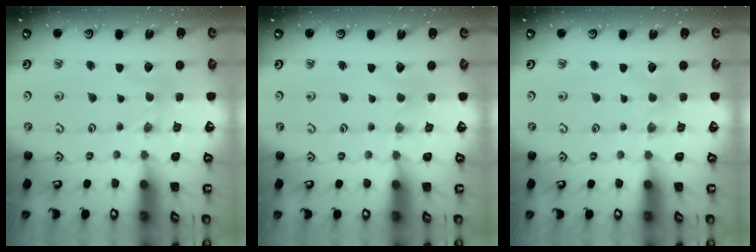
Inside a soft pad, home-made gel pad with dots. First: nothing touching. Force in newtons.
{"total": 0.8, "press": 0.8, "slide": 0.1}
{"total": 1.3, "press": 1.3, "slide": 0.2}